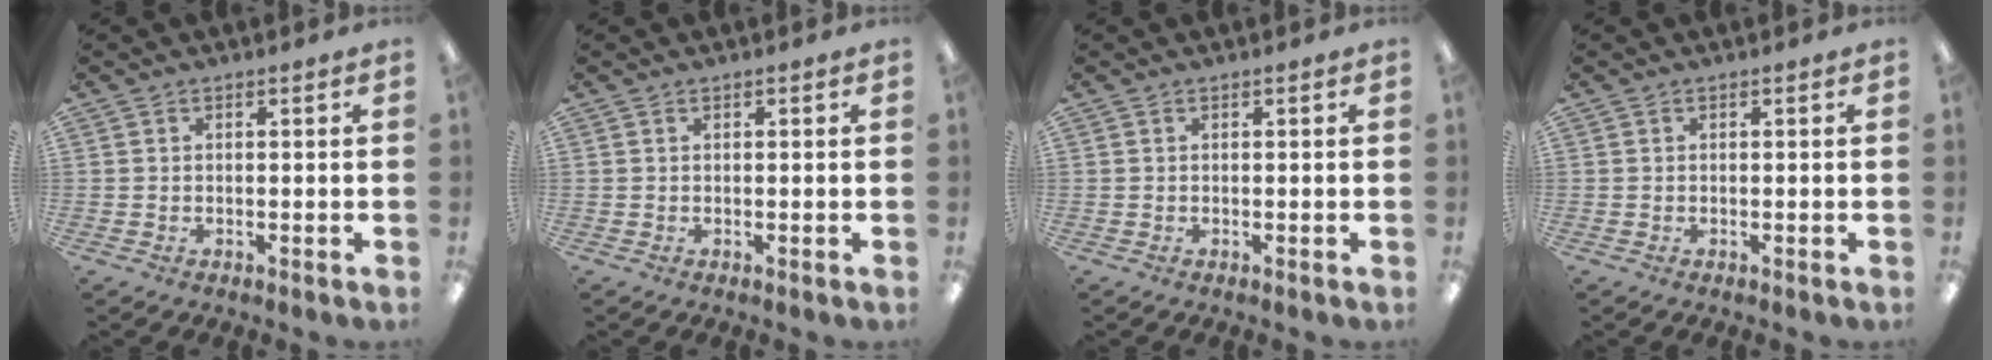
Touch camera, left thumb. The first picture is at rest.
{"total": 0.0}
{"total": 0.0}
{"total": 0.0}